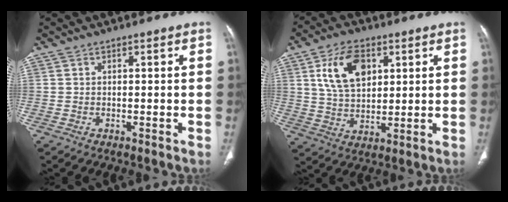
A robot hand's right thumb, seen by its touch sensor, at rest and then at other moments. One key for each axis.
{"total": 11.7, "fx": 4.2, "fy": 7.3, "fz": 8.2, "tx": -0.129, "ty": -0.010, "tz": 0.081}